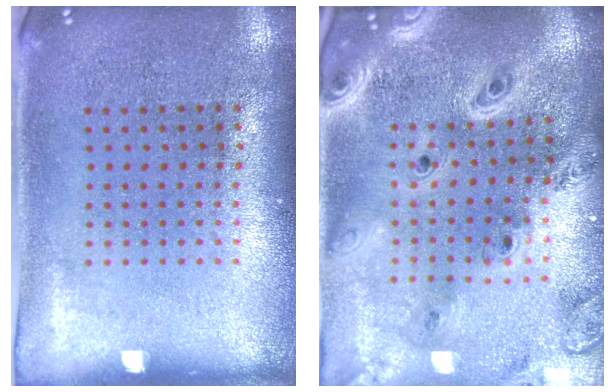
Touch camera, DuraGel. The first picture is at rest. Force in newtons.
{"total": 3.7, "press": 2.9, "slide": 2.3}